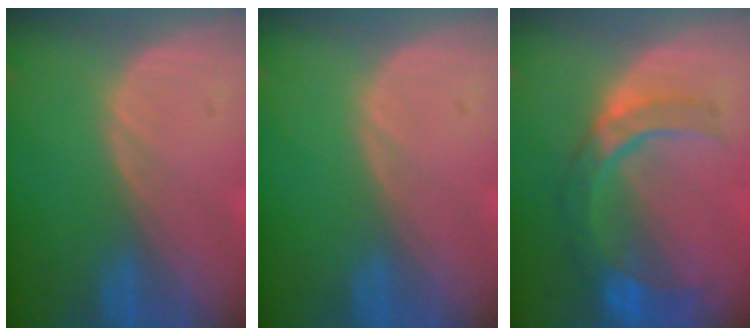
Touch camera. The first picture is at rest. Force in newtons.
{"total": 0.0}
{"total": 9.1, "press": 7.8, "slide": 4.7}